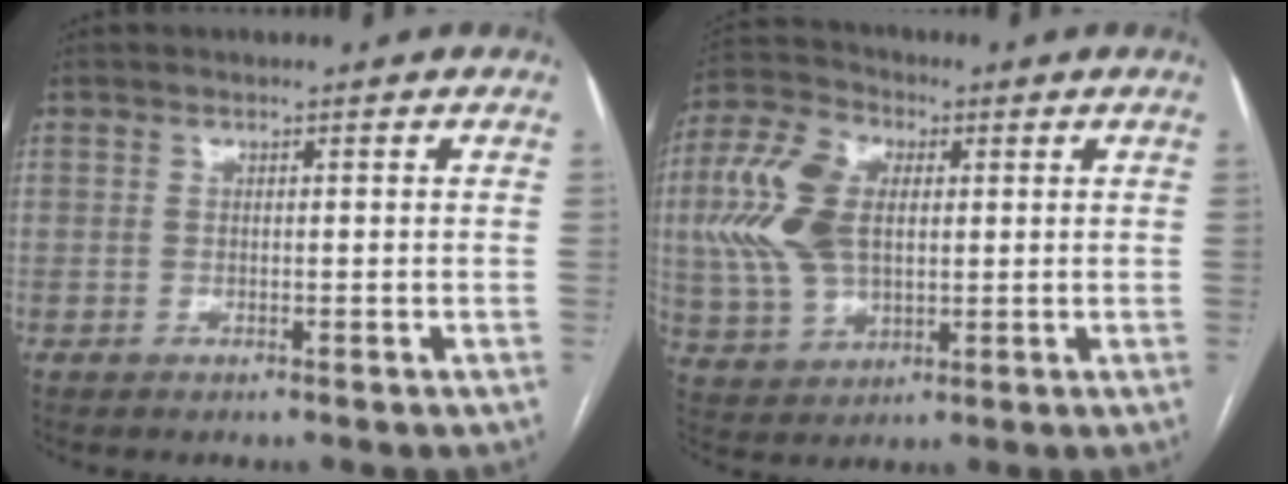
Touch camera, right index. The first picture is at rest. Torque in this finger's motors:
{"motor_torque": [1.94, 0.20, 0.93, 0.21]}